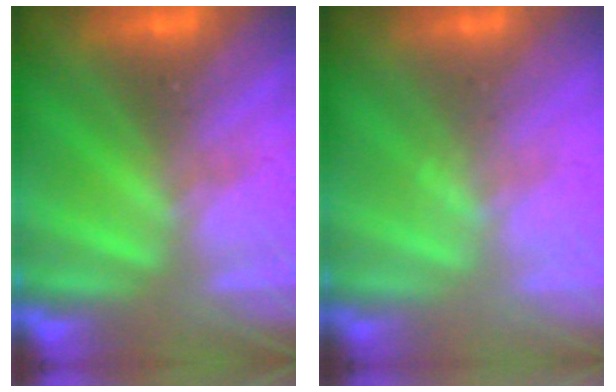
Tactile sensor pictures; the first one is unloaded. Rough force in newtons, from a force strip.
{"total": 2.2}